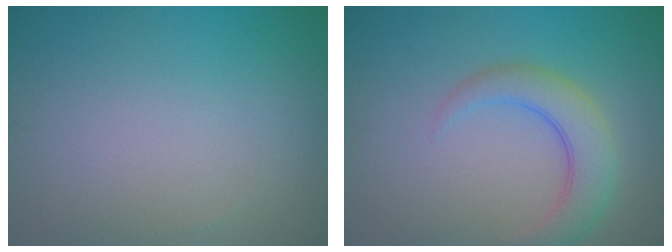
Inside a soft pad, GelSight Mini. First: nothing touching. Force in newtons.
{"total": 4.1, "press": 4.1, "slide": 0.3}